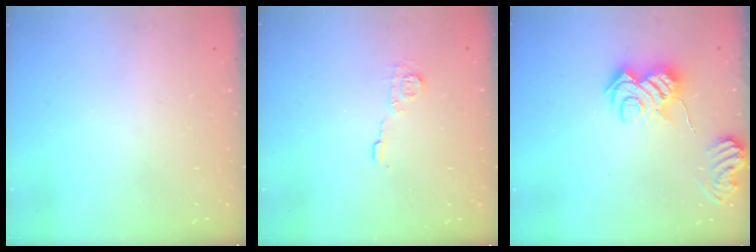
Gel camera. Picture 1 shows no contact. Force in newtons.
{"total": 6.4, "press": 6.4, "slide": 0.5}
{"total": 9.6, "press": 9.6, "slide": 0.9}